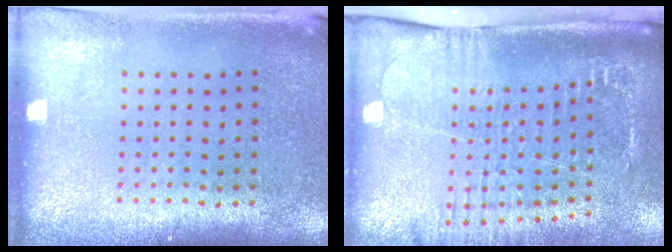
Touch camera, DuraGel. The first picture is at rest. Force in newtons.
{"total": 2.6, "press": 2.1, "slide": 1.6}